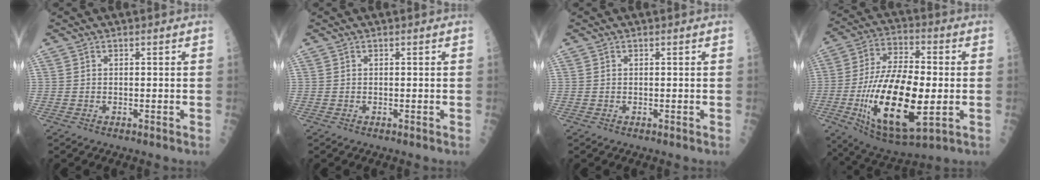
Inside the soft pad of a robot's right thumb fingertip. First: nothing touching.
{"total": 0.0}
{"total": 0.0}
{"total": 23.9, "force": [-4.2, 9.6, 21.5], "torque": [-0.411, 0.002, -0.057]}